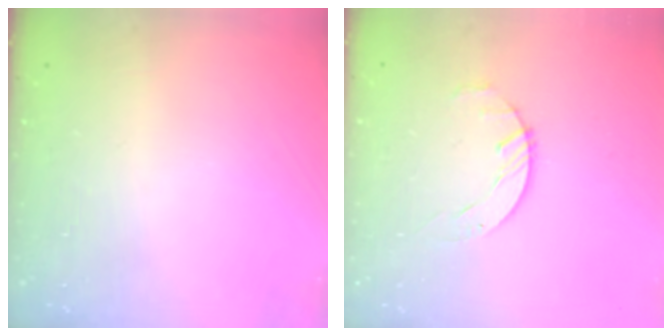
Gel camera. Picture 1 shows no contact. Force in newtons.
{"total": 1.7, "press": 1.7, "slide": 0.3}